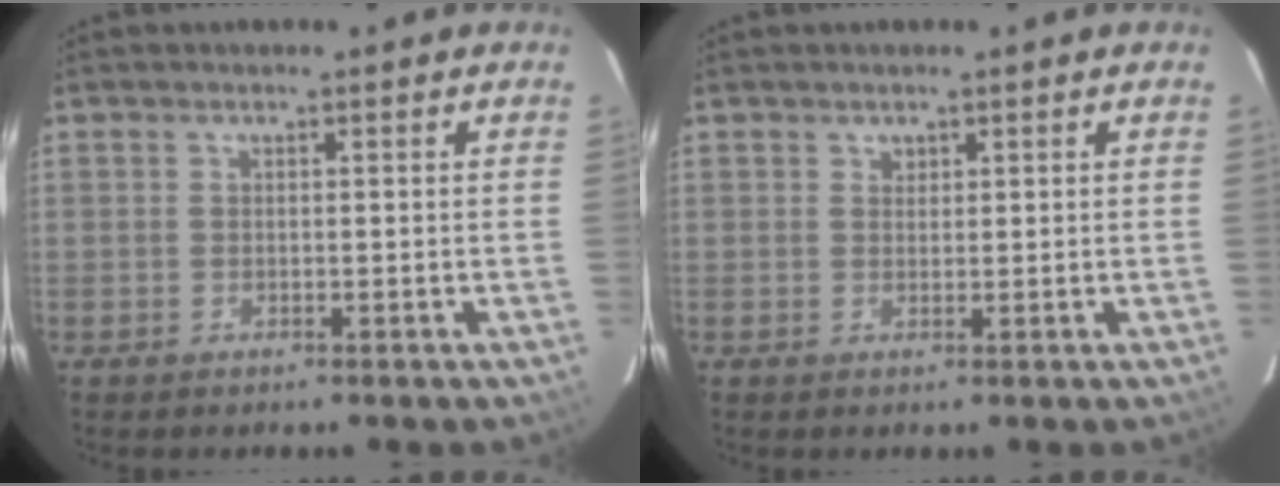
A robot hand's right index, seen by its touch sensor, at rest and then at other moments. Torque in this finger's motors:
{"motor_torque": [0.01, 0.00, 0.06, 0.01]}